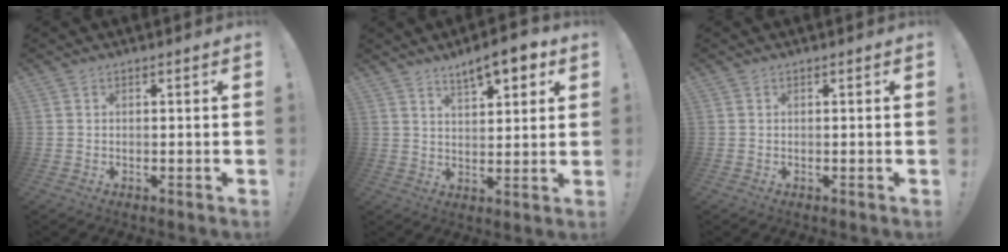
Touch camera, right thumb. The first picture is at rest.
{"total": 8.5, "force": [5.8, 2.8, 5.6], "torque": [-0.075, -0.033, 0.098]}
{"total": 0.0}